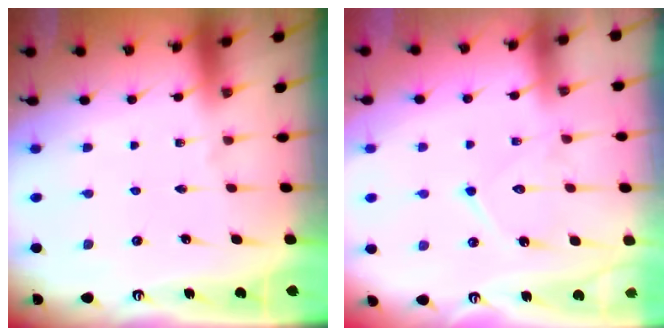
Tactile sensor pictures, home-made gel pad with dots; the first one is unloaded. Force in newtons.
{"total": 11.2, "press": 11.2, "slide": 1.0}